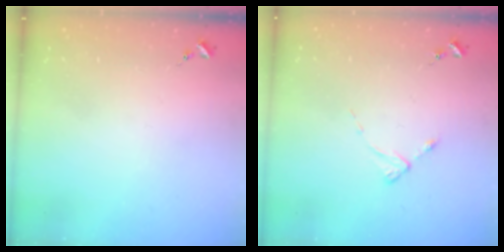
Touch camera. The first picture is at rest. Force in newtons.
{"total": 2.4, "press": 2.4, "slide": 0.3}